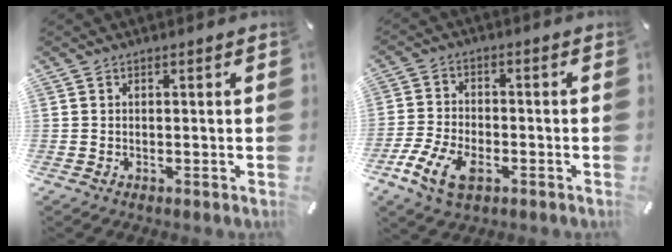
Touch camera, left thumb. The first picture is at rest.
{"total": 9.4, "force": [-4.5, 5.3, 6.3], "torque": [-0.148, 0.008, -0.085]}